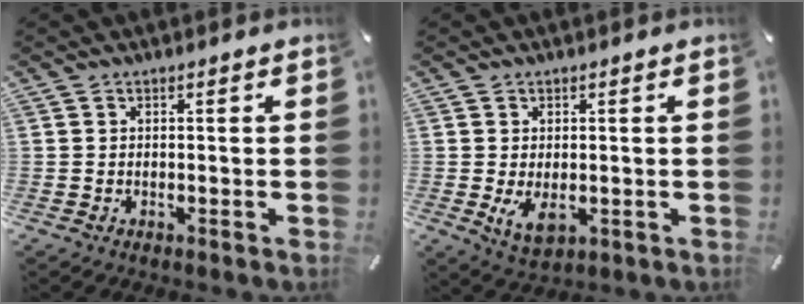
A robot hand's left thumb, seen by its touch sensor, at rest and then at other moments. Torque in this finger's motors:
{"motor_torque": [0.44, 0.51, 0.59, 0.10, 0.05]}